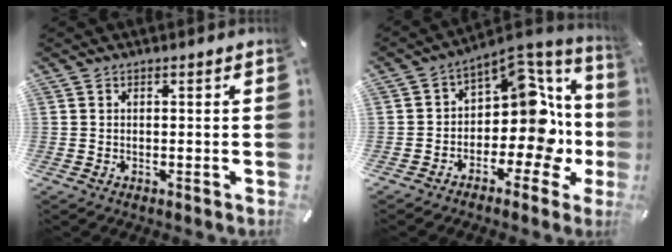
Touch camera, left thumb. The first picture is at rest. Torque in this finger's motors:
{"motor_torque": [1.63, 1.85, 0.74, -0.09, 0.07]}